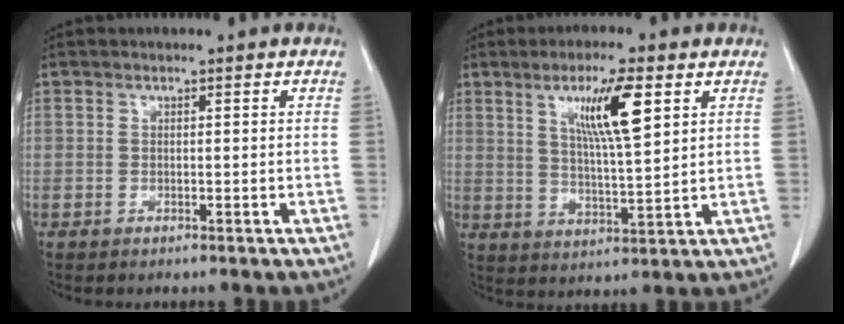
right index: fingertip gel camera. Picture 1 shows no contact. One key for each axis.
{"total": 9.3, "fx": 4.1, "fy": 0.7, "fz": 8.4, "tx": -0.151, "ty": -0.002, "tz": 0.072}